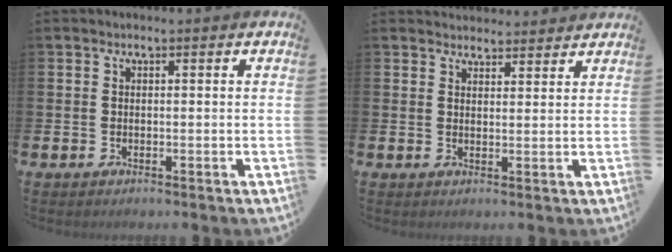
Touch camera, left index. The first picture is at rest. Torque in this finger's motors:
{"motor_torque": [0.95, -1.19, 0.34, 0.10]}